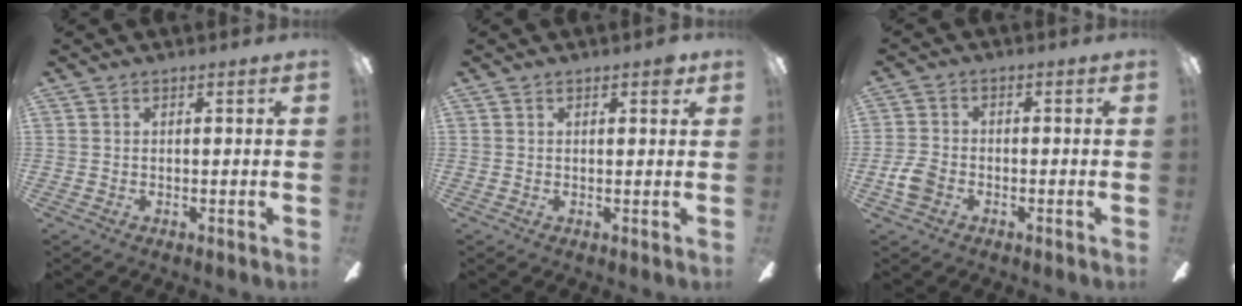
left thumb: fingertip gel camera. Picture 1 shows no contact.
{"total": 2.3, "force": [1.4, 0.8, 1.7], "torque": [-0.020, -0.002, 0.020]}
{"total": 5.2, "force": [-2.2, 3.6, 3.1], "torque": [-0.073, 0.009, -0.044]}